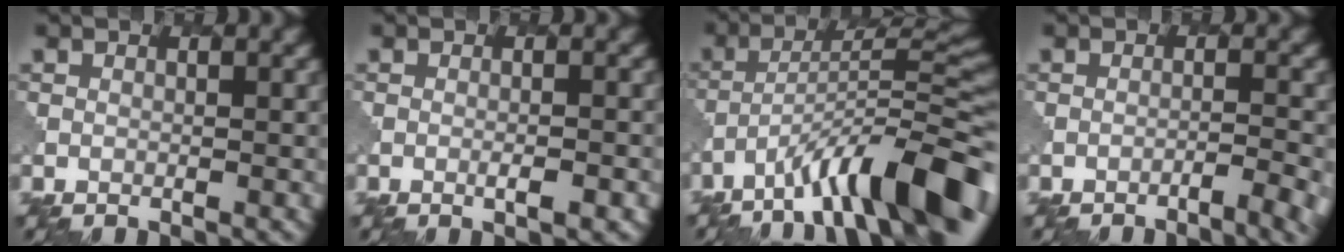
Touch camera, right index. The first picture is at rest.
{"total": 1.5, "force": [-0.3, 0.4, 1.5], "torque": [-0.015, 0.006, -0.004]}
{"total": 12.3, "force": [-7.7, 2.7, 9.2], "torque": [-0.135, 0.015, -0.127]}
{"total": 3.1, "force": [-1.9, 0.6, 2.4], "torque": [-0.030, 0.005, -0.035]}